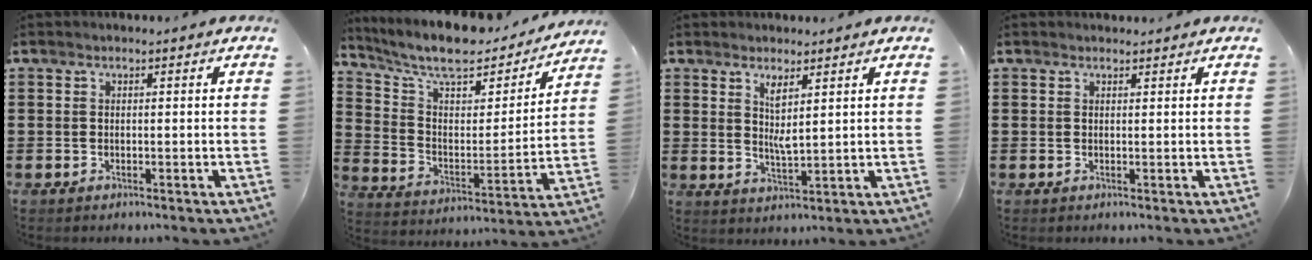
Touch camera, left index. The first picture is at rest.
{"total": 9.4, "force": [8.0, 2.5, 4.3], "torque": [-0.111, -0.047, 0.136]}
{"total": 3.5, "force": [2.0, 0.8, 2.8], "torque": [-0.061, -0.001, 0.034]}
{"total": 0.7, "force": [0.7, 0.2, 0.0], "torque": [-0.001, 0.001, 0.015]}